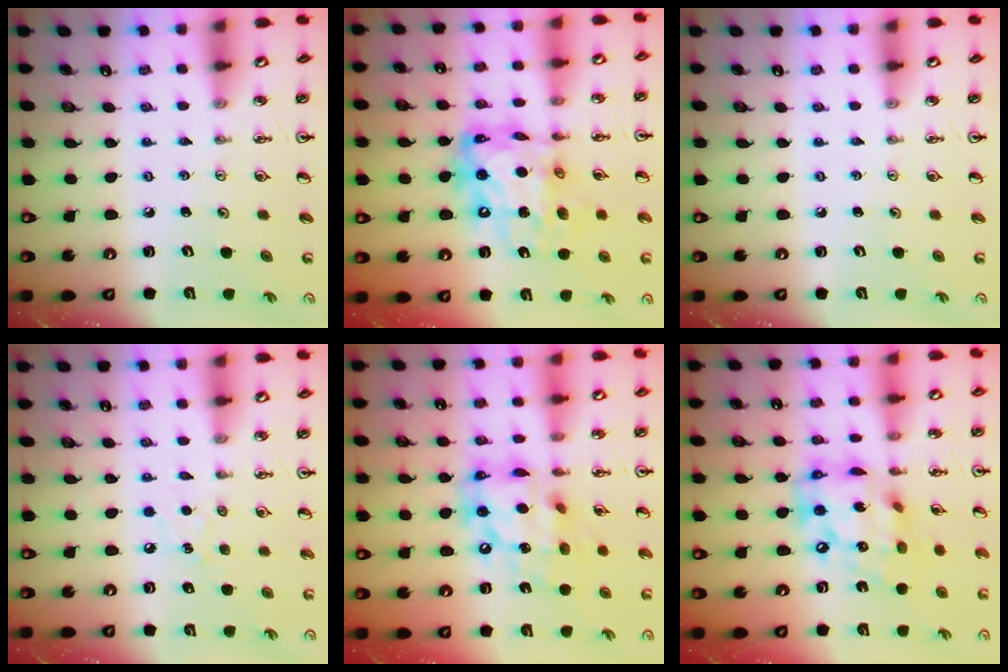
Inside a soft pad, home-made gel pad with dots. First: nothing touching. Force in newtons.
{"total": 14.6, "press": 14.5, "slide": 1.3}
{"total": 0.0}
{"total": 4.7, "press": 4.6, "slide": 0.7}
{"total": 16.4, "press": 16.3, "slide": 1.6}
{"total": 18.0, "press": 17.9, "slide": 1.8}